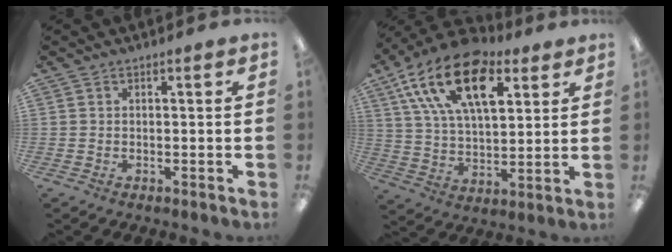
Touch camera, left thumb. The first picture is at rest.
{"total": 20.9, "force": [10.7, 10.9, 14.4], "torque": [-0.260, -0.039, 0.186]}